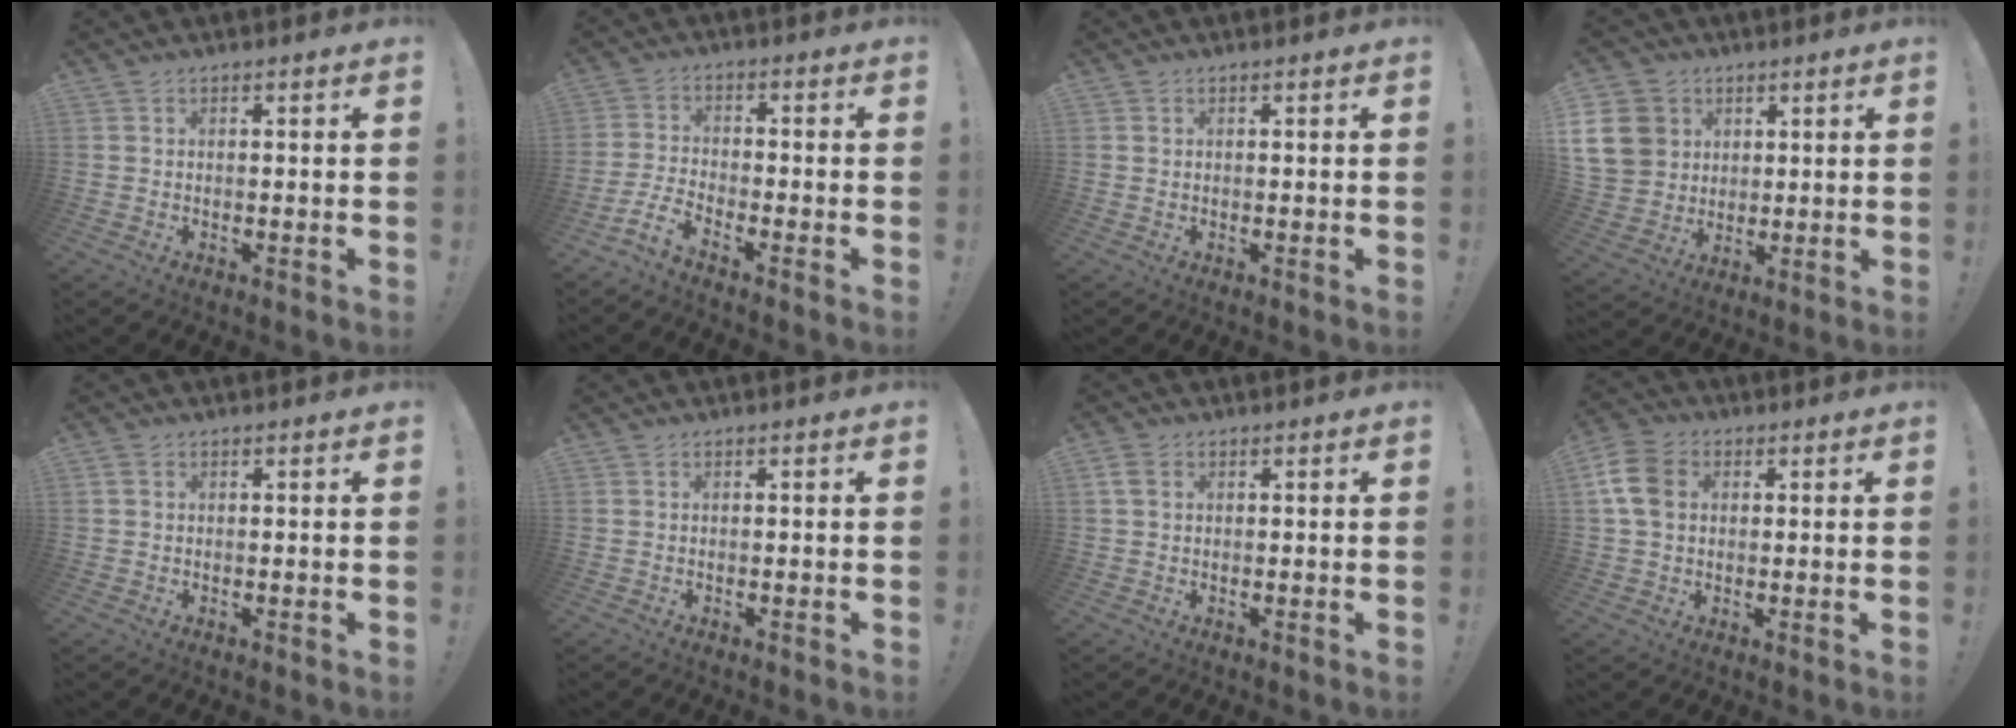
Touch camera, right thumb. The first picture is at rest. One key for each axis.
{"total": 5.4, "fx": -4.0, "fy": 1.6, "fz": 3.2, "tx": -0.075, "ty": -0.004, "tz": -0.076}
{"total": 0.0}
{"total": 14.3, "fx": 3.8, "fy": 12.3, "fz": 6.1, "tx": -0.104, "ty": -0.009, "tz": 0.081}
{"total": 1.0, "fx": 0.3, "fy": 0.8, "fz": 0.5, "tx": -0.011, "ty": 0.004, "tz": 0.006}
{"total": 0.0}
{"total": 3.2, "fx": 1.1, "fy": 2.2, "fz": 2.0, "tx": -0.031, "ty": 0.003, "tz": 0.021}
{"total": 10.4, "fx": 2.2, "fy": 7.8, "fz": 6.5, "tx": -0.127, "ty": 0.008, "tz": 0.046}